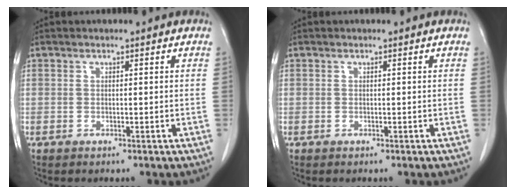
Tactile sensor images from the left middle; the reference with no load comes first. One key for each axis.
{"total": 0.0}